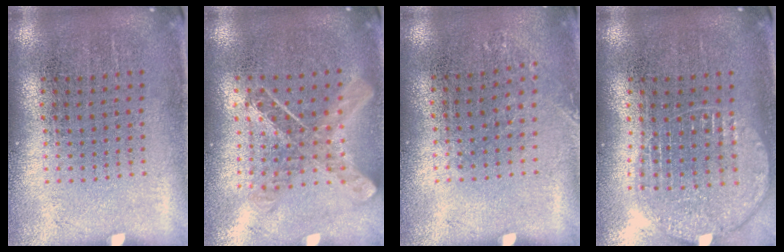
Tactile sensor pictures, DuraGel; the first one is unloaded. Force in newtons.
{"total": 0.9, "press": 0.9, "slide": 0.0}
{"total": 0.8, "press": 0.8, "slide": 0.1}
{"total": 1.1, "press": 1.1, "slide": 0.3}